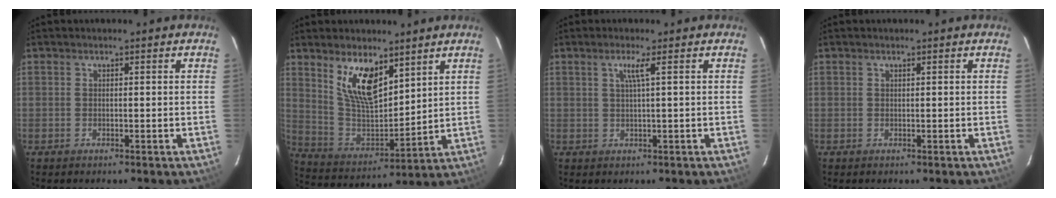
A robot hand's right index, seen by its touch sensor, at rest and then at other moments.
{"total": 12.4, "force": [7.3, 5.3, 8.4], "torque": [-0.158, -0.002, 0.154]}
{"total": 2.2, "force": [0.8, -0.7, 1.9], "torque": [-0.034, -0.002, 0.017]}
{"total": 0.0}